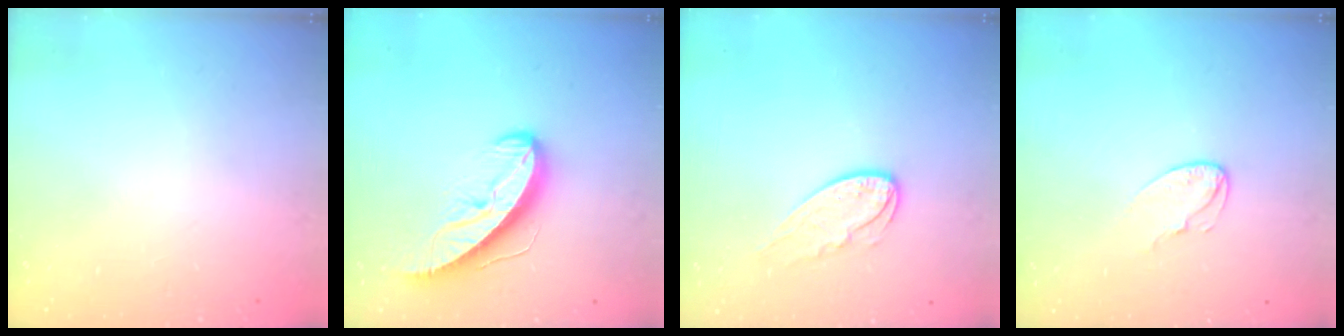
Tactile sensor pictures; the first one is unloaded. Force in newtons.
{"total": 10.5, "press": 10.4, "slide": 1.0}
{"total": 7.5, "press": 7.5, "slide": 0.3}
{"total": 4.7, "press": 4.7, "slide": 0.4}